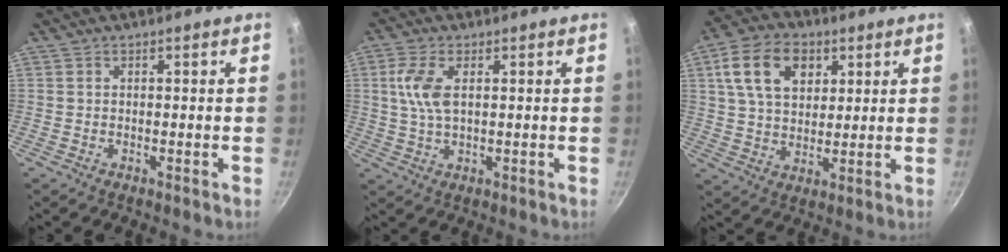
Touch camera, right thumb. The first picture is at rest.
{"total": 6.6, "force": [1.5, 3.2, 5.5], "torque": [-0.117, 0.005, 0.030]}
{"total": 13.2, "force": [4.8, 8.9, 8.5], "torque": [-0.131, -0.002, 0.080]}